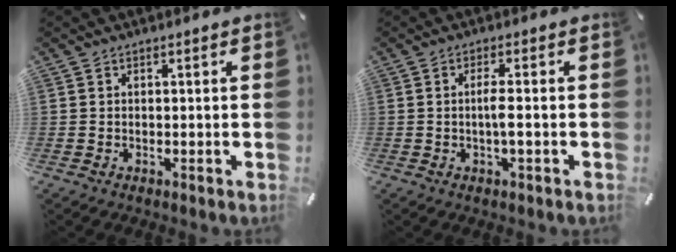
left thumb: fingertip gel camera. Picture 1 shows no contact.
{"total": 3.3, "force": [-0.4, 0.4, 3.3], "torque": [-0.062, -0.002, -0.009]}